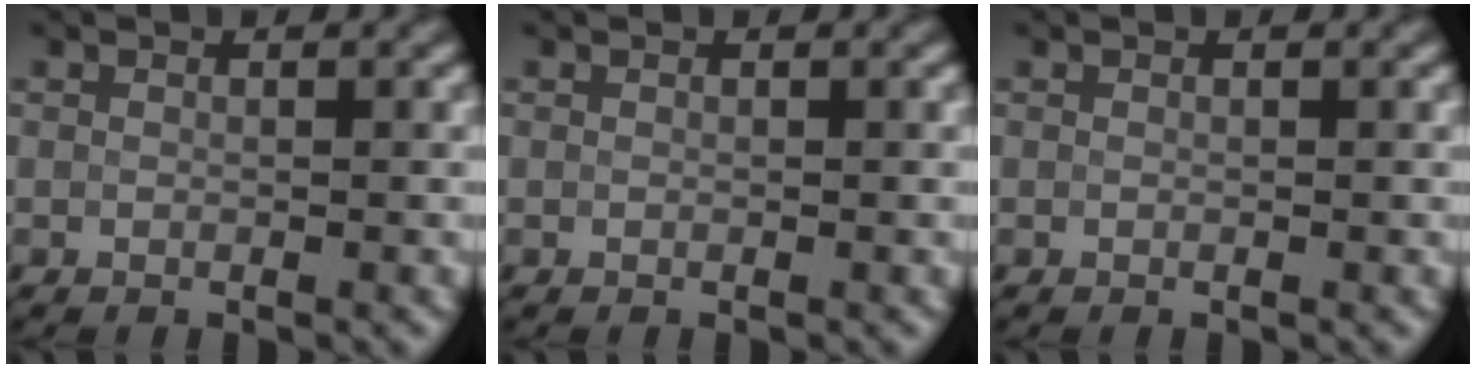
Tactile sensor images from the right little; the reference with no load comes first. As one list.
[{"total": 0.0}, {"total": 0.0}]